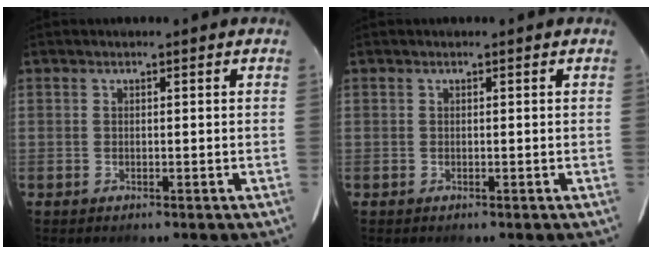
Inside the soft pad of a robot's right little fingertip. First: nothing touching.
{"total": 0.0}